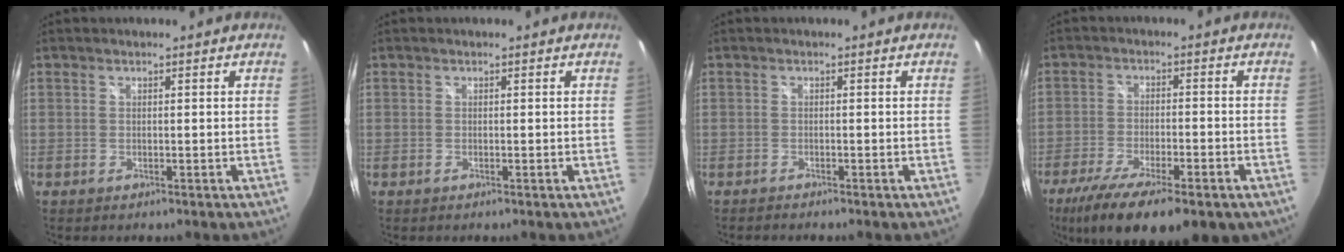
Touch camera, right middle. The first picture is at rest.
{"total": 0.0}
{"total": 1.5, "force": [-1.4, 0.1, 0.4], "torque": [-0.012, -0.011, -0.025]}
{"total": 17.4, "force": [-11.5, 5.7, 11.7], "torque": [-0.226, -0.056, -0.179]}